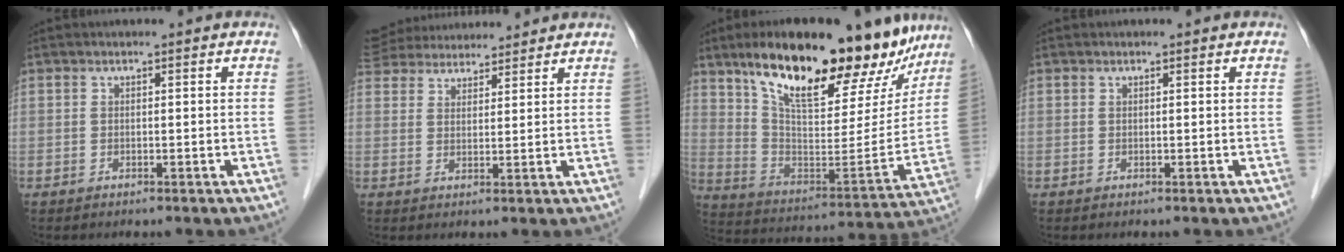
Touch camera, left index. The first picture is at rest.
{"total": 12.1, "force": [11.1, 3.0, 3.6], "torque": [-0.071, 0.047, 0.182]}
{"total": 24.7, "force": [18.0, 8.2, 14.8], "torque": [-0.213, -0.009, 0.271]}
{"total": 0.0}